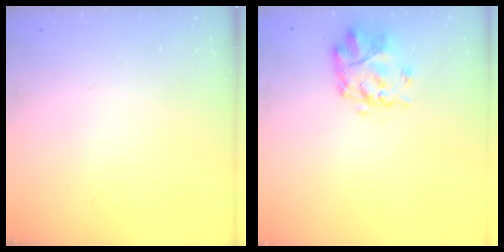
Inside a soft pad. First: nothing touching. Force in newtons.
{"total": 4.0, "press": 3.6, "slide": 1.8}